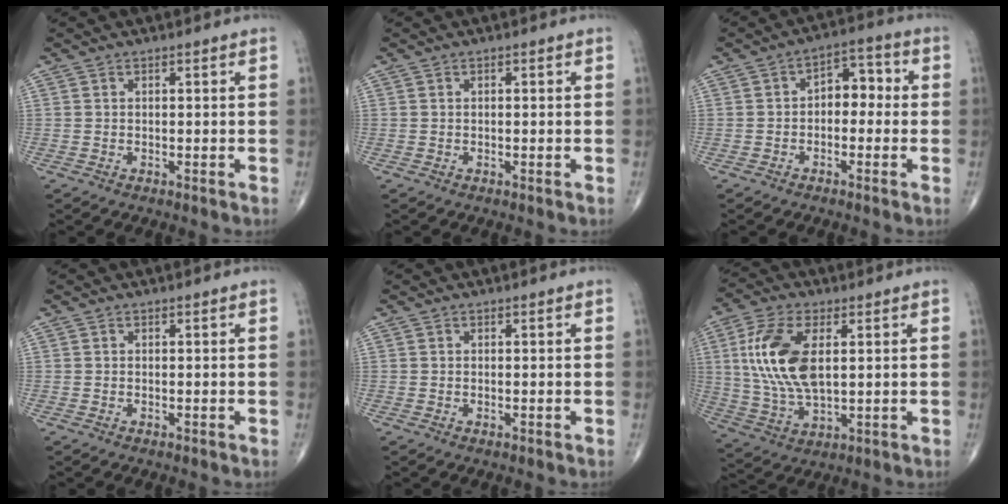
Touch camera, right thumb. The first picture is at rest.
{"total": 0.0}
{"total": 6.0, "force": [-0.4, 4.0, 4.5], "torque": [-0.033, 0.030, -0.021]}
{"total": 0.0}
{"total": 0.0}
{"total": 14.7, "force": [2.9, 7.3, 12.4], "torque": [-0.257, -0.007, 0.060]}